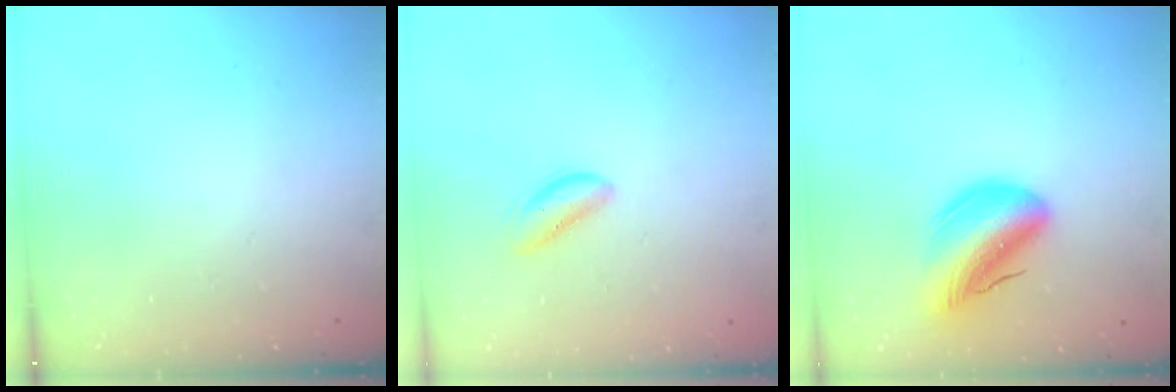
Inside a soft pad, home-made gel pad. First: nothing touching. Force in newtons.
{"total": 2.2, "press": 2.2, "slide": 0.4}
{"total": 13.4, "press": 12.9, "slide": 3.6}